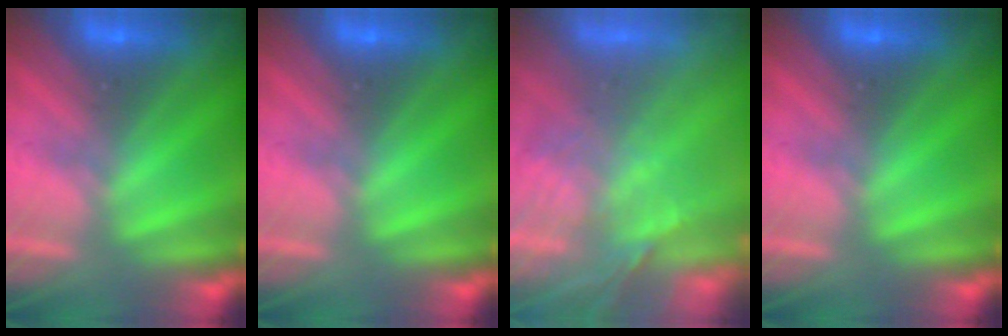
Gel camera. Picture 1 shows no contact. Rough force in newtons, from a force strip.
{"total": 0.0}
{"total": 6.9}
{"total": 0.0}